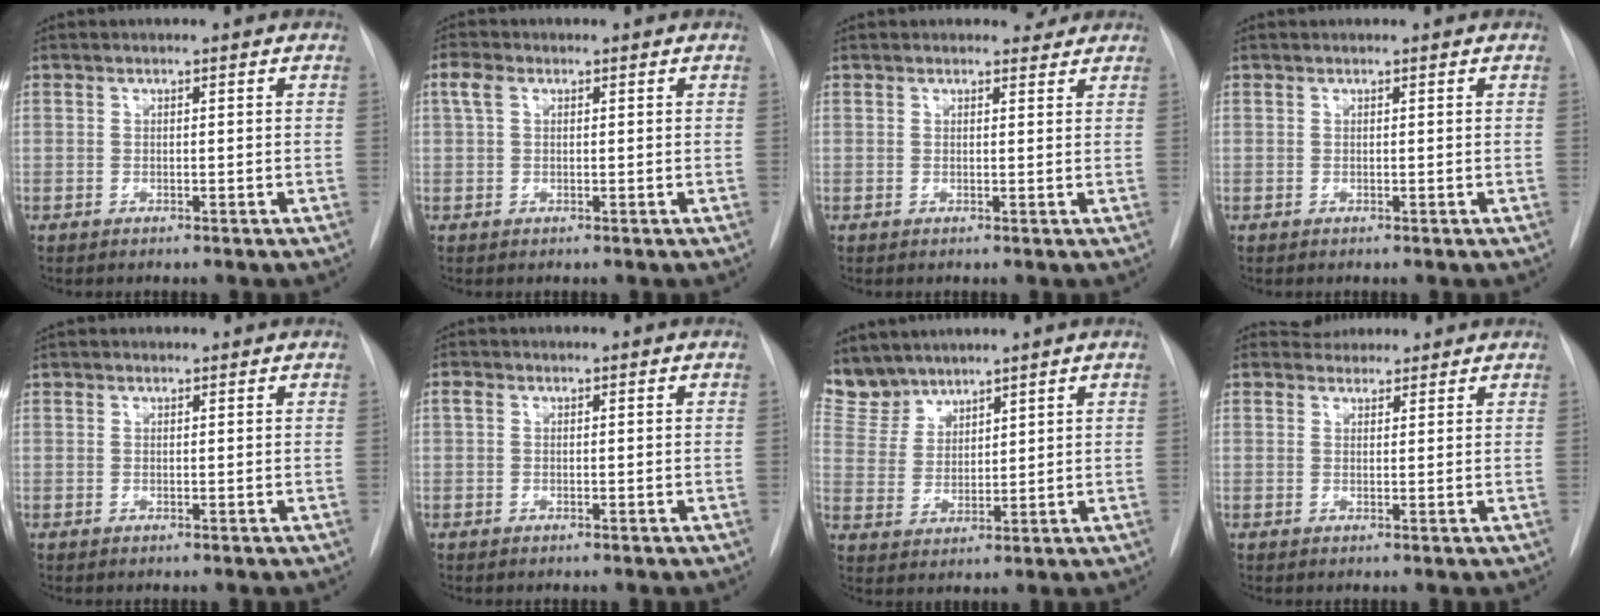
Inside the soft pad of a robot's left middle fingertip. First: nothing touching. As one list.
[{"total": 2.4, "force": [0.9, 1.4, 1.7], "torque": [-0.042, 0.020, 0.021]}, {"total": 1.7, "force": [1.5, 0.6, -0.2], "torque": [0.004, -0.007, 0.014]}, {"total": 0.0}, {"total": 0.8, "force": [0.7, 0.4, 0.0], "torque": [-0.004, 0.008, 0.009]}, {"total": 1.0, "force": [0.3, 0.7, 0.6], "torque": [-0.015, 0.011, 0.003]}, {"total": 6.4, "force": [6.0, 2.1, 0.0], "torque": [-0.009, 0.007, 0.138]}, {"total": 3.3, "force": [3.0, 1.4, -0.1], "torque": [0.007, 0.010, 0.039]}]